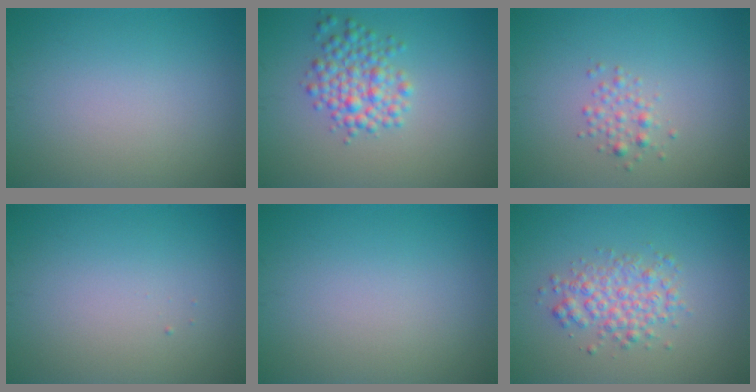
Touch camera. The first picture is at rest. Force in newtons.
{"total": 3.6, "press": 3.6, "slide": 0.0}
{"total": 1.4, "press": 1.4, "slide": 0.1}
{"total": 0.0}
{"total": 0.0}
{"total": 3.2, "press": 3.2, "slide": 0.1}